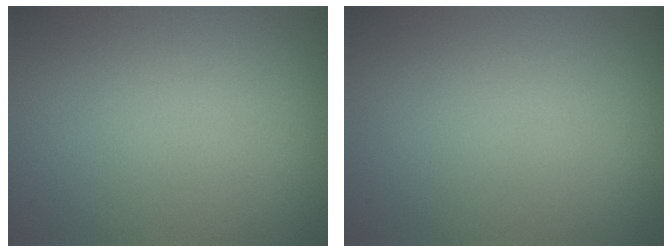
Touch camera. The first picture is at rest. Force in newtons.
{"total": 0.0}